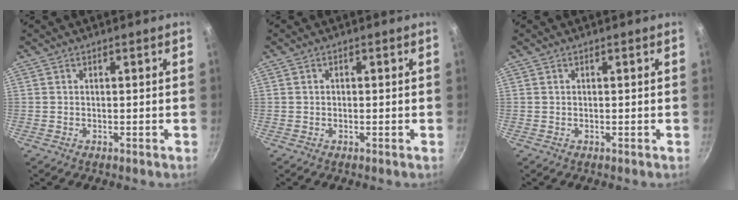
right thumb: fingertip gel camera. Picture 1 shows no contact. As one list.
[{"total": 0.6, "force": [-0.1, 0.5, 0.2], "torque": [-0.003, 0.005, -0.001]}, {"total": 0.0}]